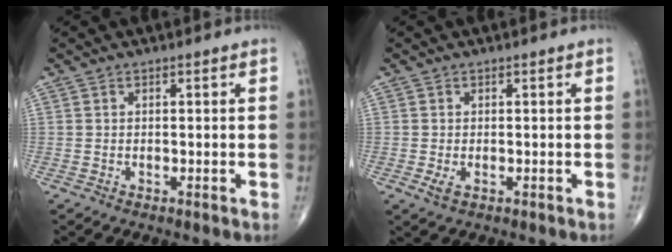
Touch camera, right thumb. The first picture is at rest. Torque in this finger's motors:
{"motor_torque": [-0.27, 0.17, 0.20, 0.18, 0.05]}